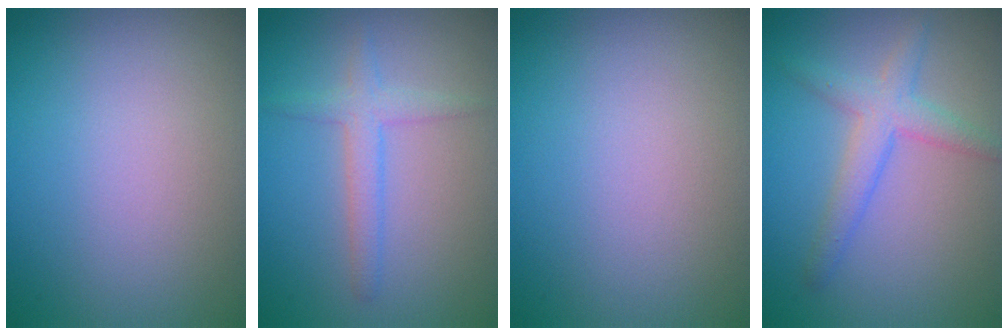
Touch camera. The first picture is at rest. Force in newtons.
{"total": 2.3, "press": 2.3, "slide": 0.1}
{"total": 0.0}
{"total": 3.0, "press": 3.0, "slide": 0.1}